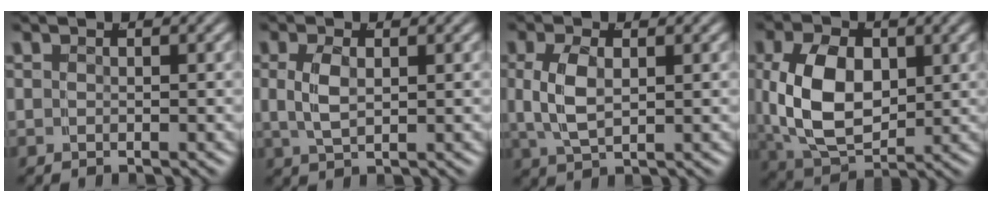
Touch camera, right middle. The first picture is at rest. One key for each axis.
{"total": 2.7, "fx": 0.4, "fy": 1.5, "fz": 2.2, "tx": -0.055, "ty": 0.001, "tz": 0.013}
{"total": 3.7, "fx": 0.4, "fy": 2.2, "fz": 3.0, "tx": -0.079, "ty": -0.001, "tz": 0.015}
{"total": 9.0, "fx": 0.0, "fy": 6.3, "fz": 6.4, "tx": -0.147, "ty": -0.025, "tz": 0.018}